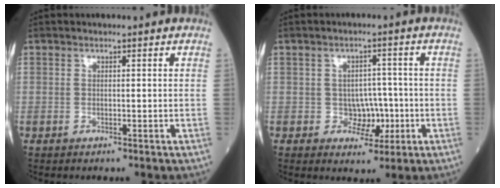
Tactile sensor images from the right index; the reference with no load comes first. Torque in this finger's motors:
{"motor_torque": [0.05, -0.06, 0.03, 0.00]}